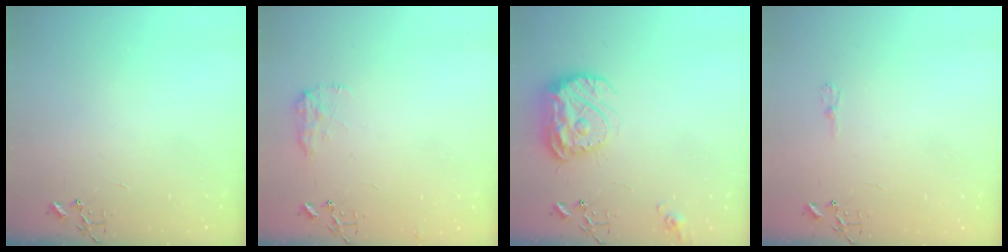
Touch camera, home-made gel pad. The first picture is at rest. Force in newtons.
{"total": 8.7, "press": 8.6, "slide": 0.5}
{"total": 17.1, "press": 17.0, "slide": 1.5}
{"total": 4.8, "press": 4.8, "slide": 0.5}